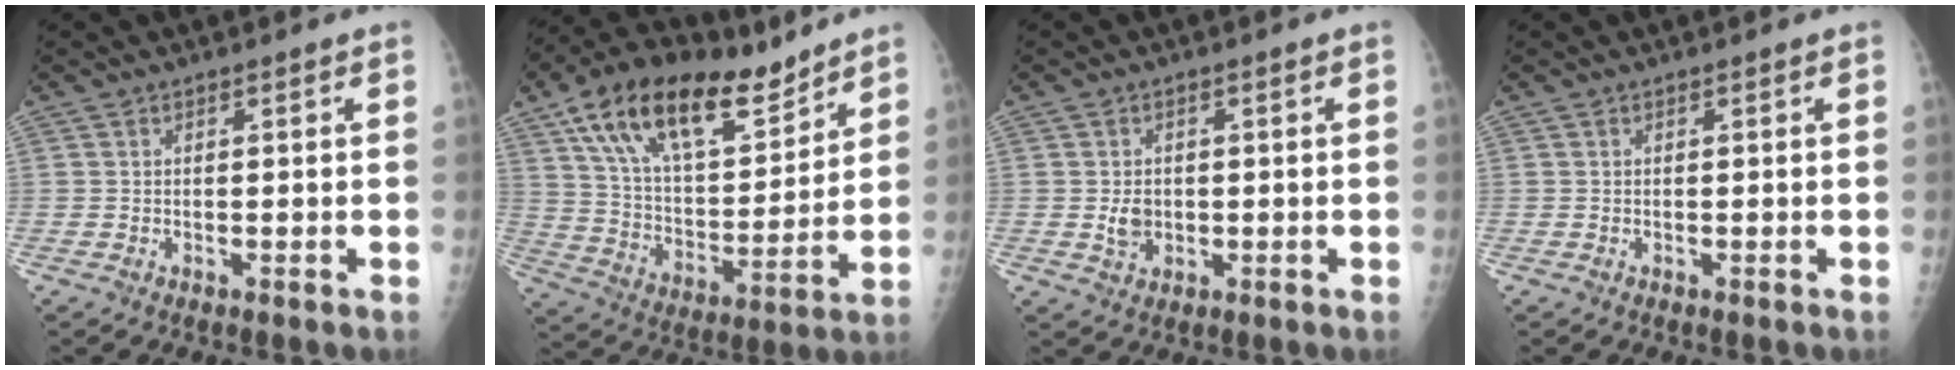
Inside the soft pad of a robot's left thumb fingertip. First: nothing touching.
{"total": 22.6, "force": [14.5, 10.2, 14.0], "torque": [-0.213, -0.040, 0.259]}
{"total": 3.3, "force": [-0.1, 2.6, 2.0], "torque": [-0.024, 0.000, 0.003]}
{"total": 0.0}